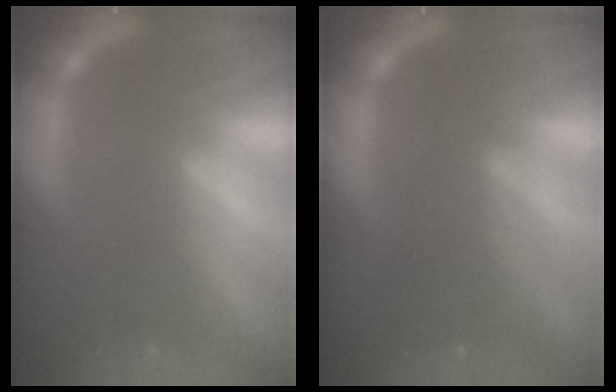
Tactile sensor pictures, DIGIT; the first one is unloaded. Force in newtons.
{"total": 4.5}